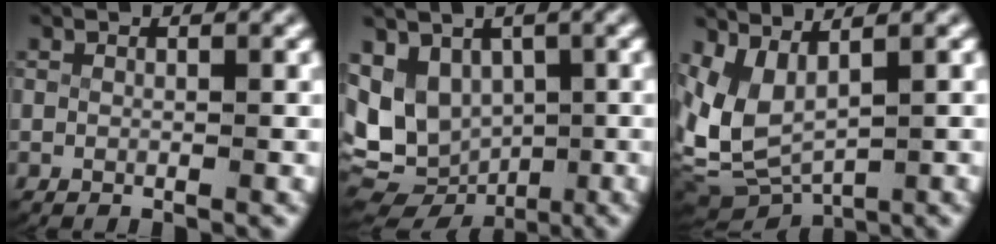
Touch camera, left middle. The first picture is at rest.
{"total": 11.1, "force": [-2.3, 9.6, 5.1], "torque": [-0.126, -0.052, -0.022]}
{"total": 8.9, "force": [0.1, 7.2, 5.3], "torque": [-0.147, -0.029, 0.010]}